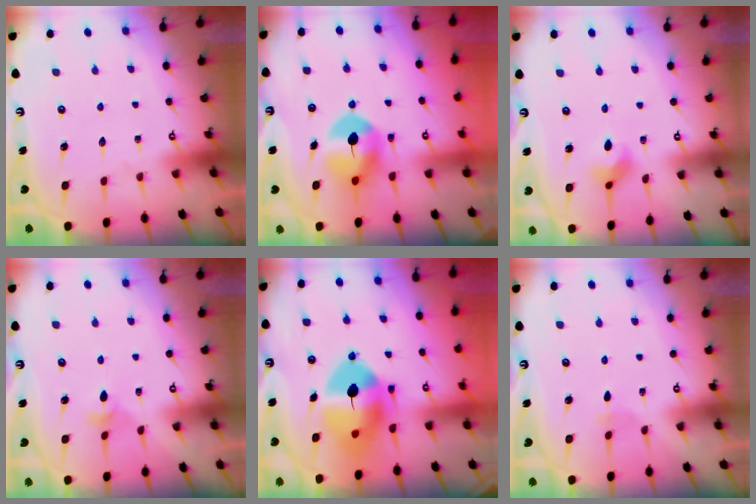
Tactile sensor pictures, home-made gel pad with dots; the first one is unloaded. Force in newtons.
{"total": 9.5, "press": 9.4, "slide": 0.9}
{"total": 3.4, "press": 3.4, "slide": 0.6}
{"total": 4.3, "press": 4.2, "slide": 0.6}
{"total": 14.9, "press": 14.7, "slide": 2.5}
{"total": 1.4, "press": 1.4, "slide": 0.3}